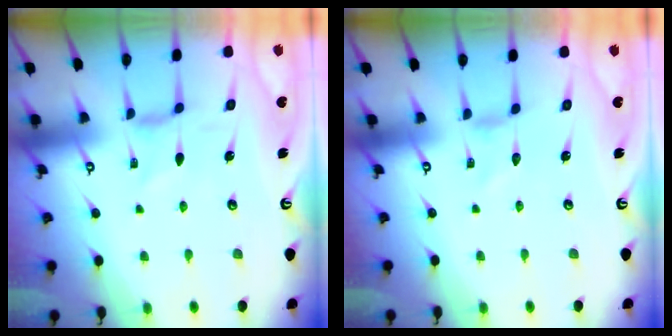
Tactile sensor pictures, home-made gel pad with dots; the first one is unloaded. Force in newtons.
{"total": 0.0}